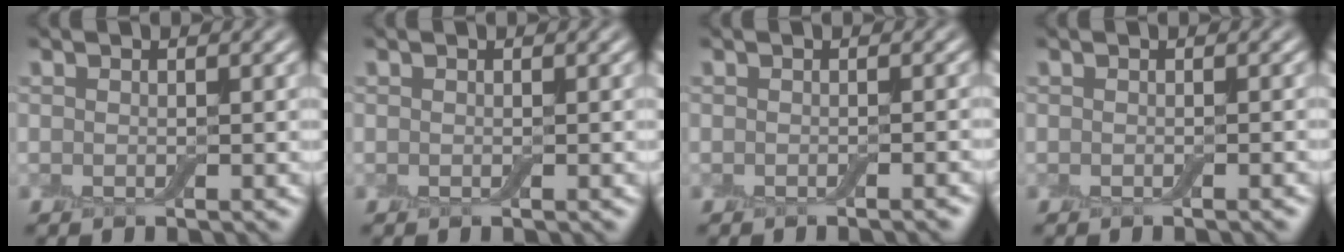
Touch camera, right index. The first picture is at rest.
{"total": 0.0}
{"total": 0.9, "force": [-0.6, 0.2, 0.7], "torque": [-0.005, 0.002, -0.011]}
{"total": 0.6, "force": [-0.4, 0.0, 0.5], "torque": [-0.004, 0.001, -0.006]}